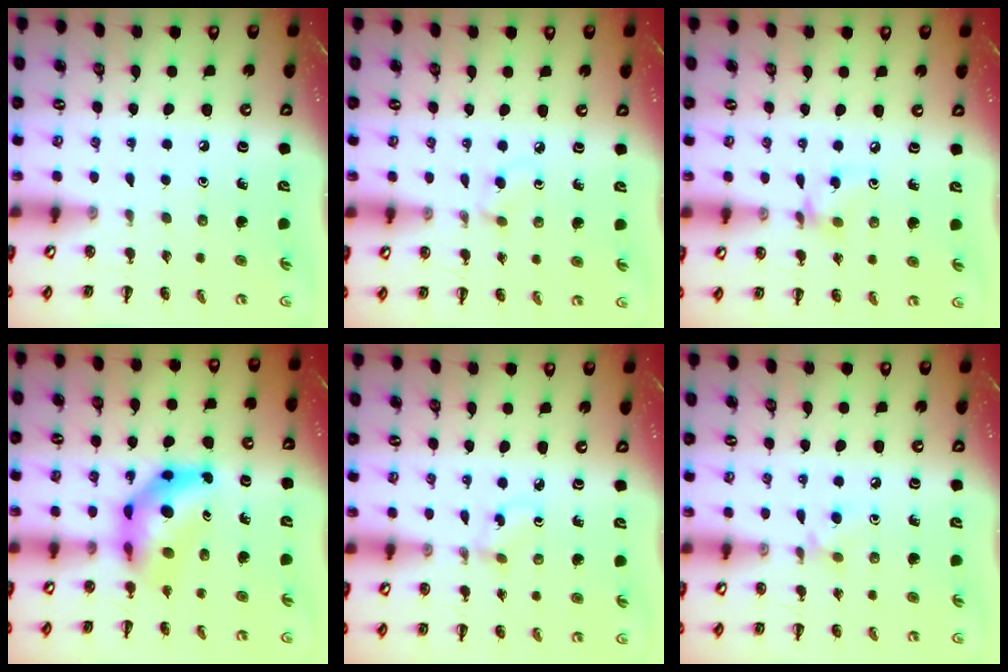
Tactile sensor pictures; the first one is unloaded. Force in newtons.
{"total": 1.8, "press": 1.6, "slide": 0.8}
{"total": 5.9, "press": 5.7, "slide": 1.5}
{"total": 7.5, "press": 7.2, "slide": 2.3}
{"total": 1.4, "press": 1.2, "slide": 0.7}
{"total": 4.4, "press": 4.0, "slide": 1.8}